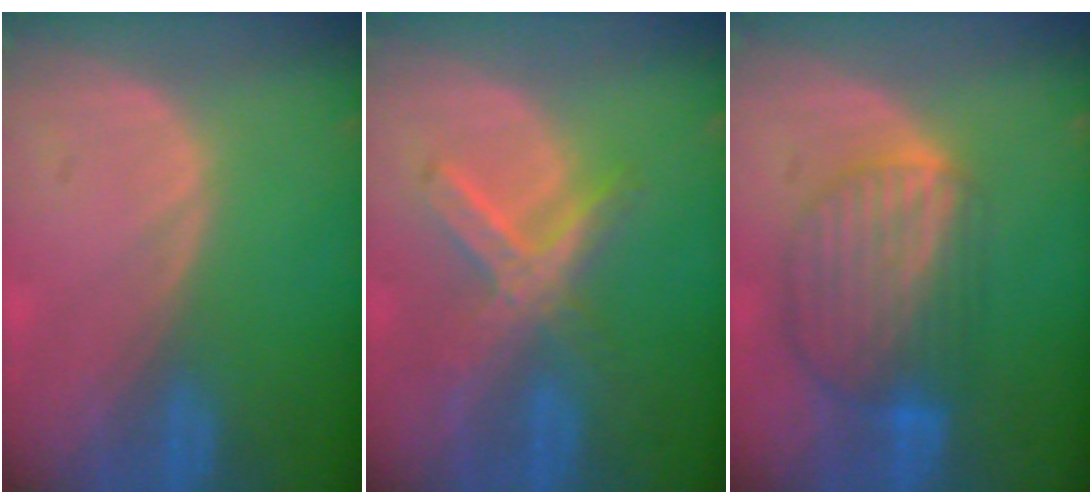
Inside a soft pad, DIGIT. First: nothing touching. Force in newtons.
{"total": 7.0, "press": 6.2, "slide": 3.2}
{"total": 8.7, "press": 7.6, "slide": 4.3}